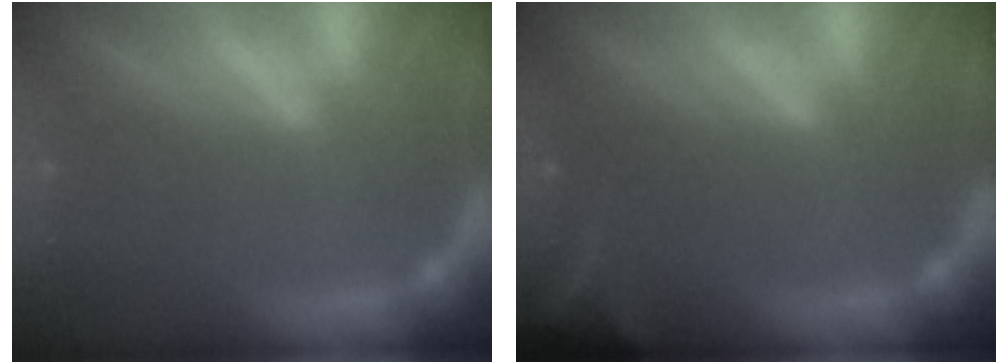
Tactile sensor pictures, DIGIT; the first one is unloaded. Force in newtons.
{"total": 6.0}